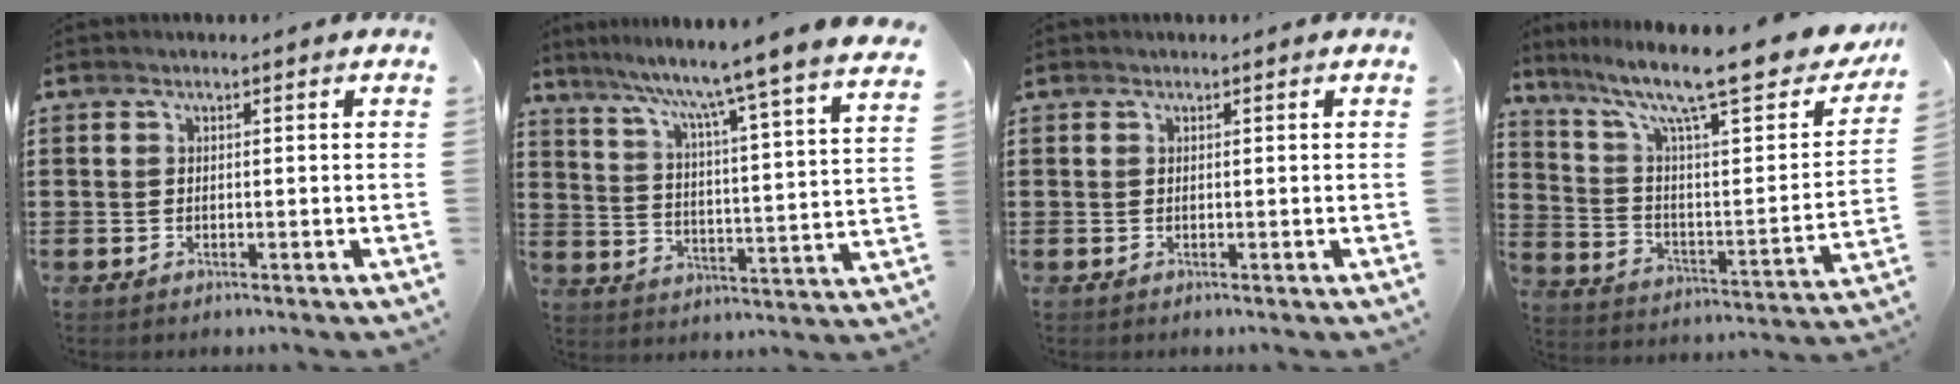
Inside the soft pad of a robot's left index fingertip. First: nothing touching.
{"total": 7.1, "force": [6.0, -2.3, 2.8], "torque": [-0.073, -0.068, 0.087]}
{"total": 0.0}
{"total": 14.0, "force": [10.6, 2.0, 8.9], "torque": [-0.178, -0.074, 0.168]}